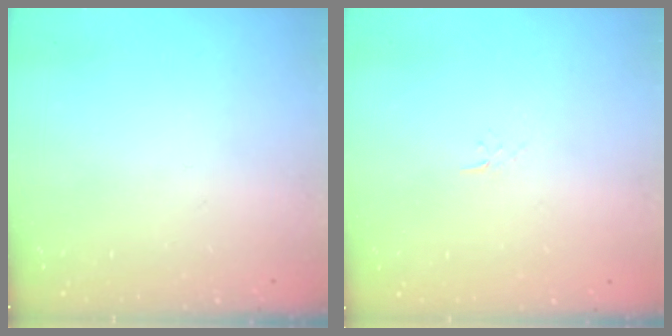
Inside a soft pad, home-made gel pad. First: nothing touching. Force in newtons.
{"total": 4.0, "press": 4.0, "slide": 0.7}